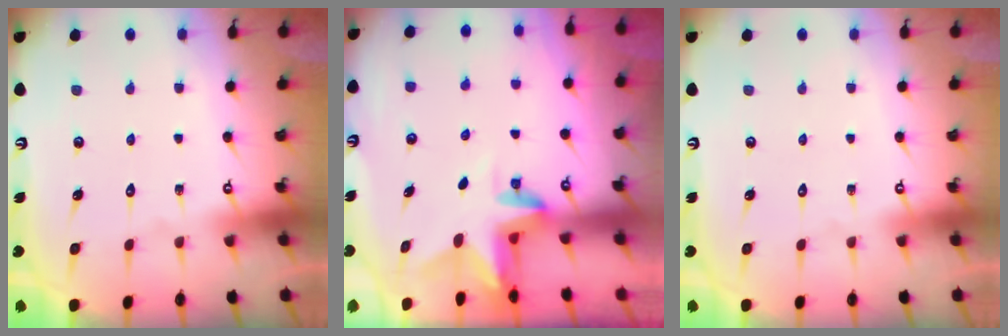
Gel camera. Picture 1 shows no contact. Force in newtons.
{"total": 2.9, "press": 2.9, "slide": 0.2}
{"total": 0.0}